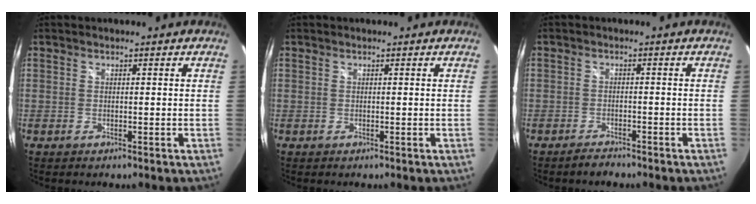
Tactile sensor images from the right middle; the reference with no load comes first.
{"total": 0.0}
{"total": 2.2, "force": [-2.1, 0.5, 0.6], "torque": [-0.019, 0.003, -0.033]}